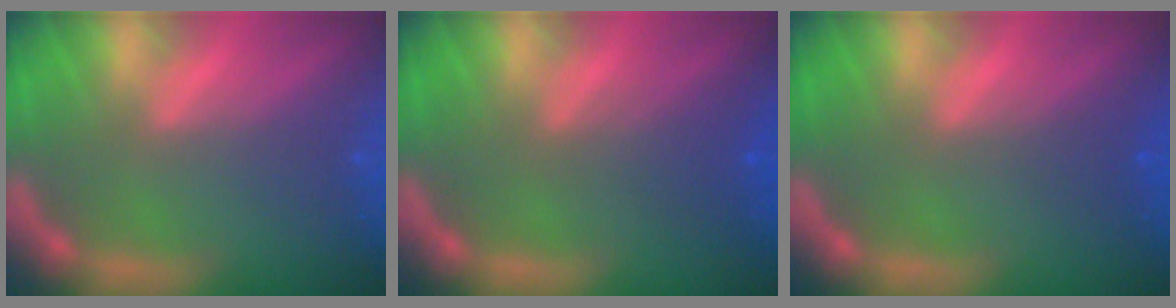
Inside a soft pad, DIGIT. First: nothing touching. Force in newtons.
{"total": 2.4}
{"total": 1.0}